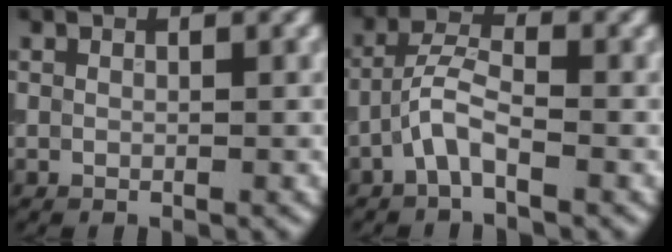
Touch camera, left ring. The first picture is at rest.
{"total": 3.4, "force": [-1.7, 1.1, 2.7], "torque": [-0.056, 0.009, -0.044]}